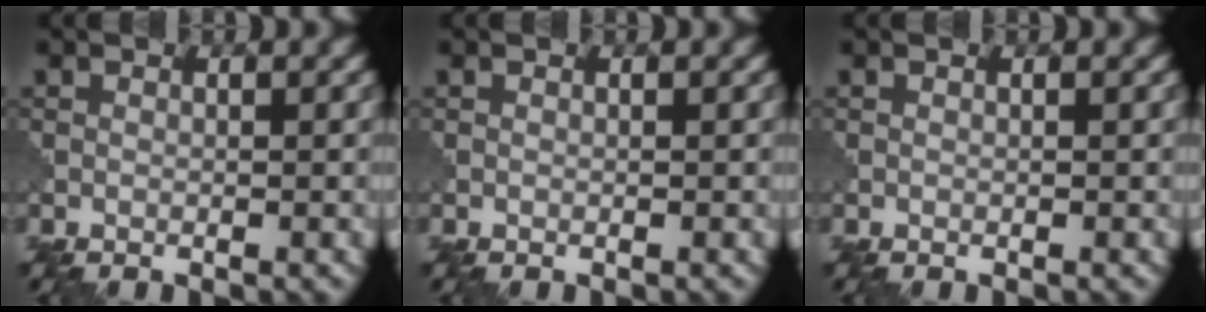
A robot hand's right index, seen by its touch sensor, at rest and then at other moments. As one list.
[{"total": 0.0}, {"total": 0.0}]